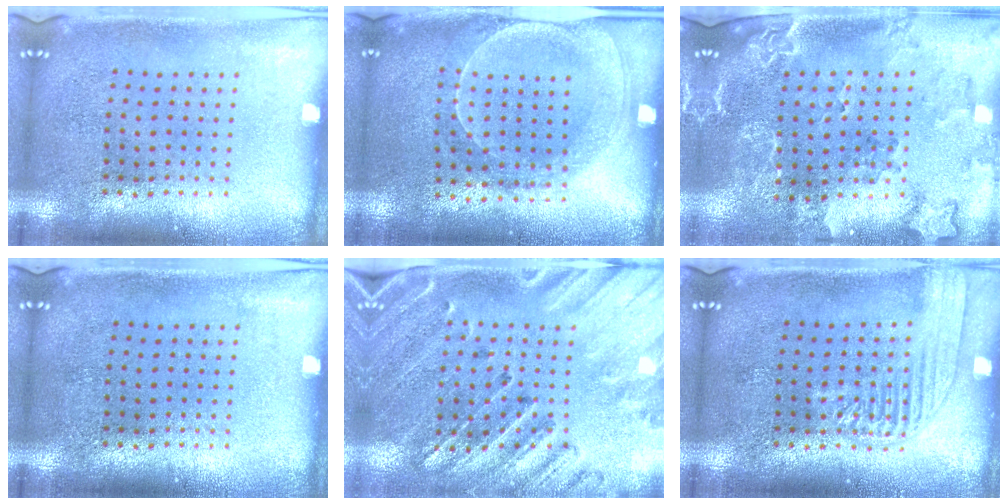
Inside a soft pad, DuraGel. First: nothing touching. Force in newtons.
{"total": 1.8, "press": 1.7, "slide": 0.4}
{"total": 2.0, "press": 1.9, "slide": 0.7}
{"total": 0.0}
{"total": 2.6, "press": 2.4, "slide": 0.9}
{"total": 2.5, "press": 2.5, "slide": 0.3}